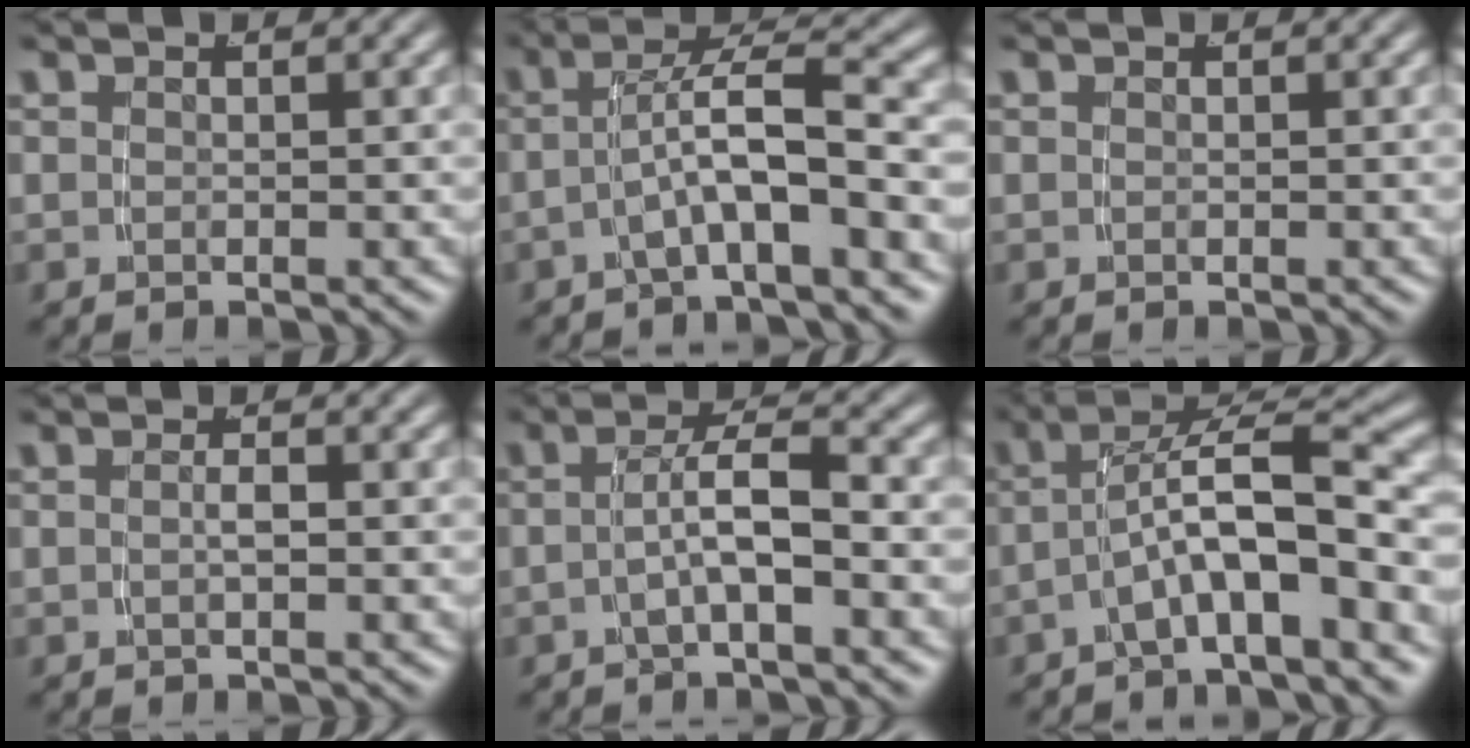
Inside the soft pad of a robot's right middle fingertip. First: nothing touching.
{"total": 4.4, "force": [-2.1, 0.7, 3.8], "torque": [-0.068, 0.003, -0.031]}
{"total": 0.0}
{"total": 1.0, "force": [-0.6, -0.3, 0.8], "torque": [-0.017, -0.004, -0.005]}
{"total": 3.5, "force": [-1.6, 0.3, 3.1], "torque": [-0.048, 0.009, -0.027]}
{"total": 5.4, "force": [-2.7, 1.3, 4.5], "torque": [-0.078, -0.002, -0.035]}